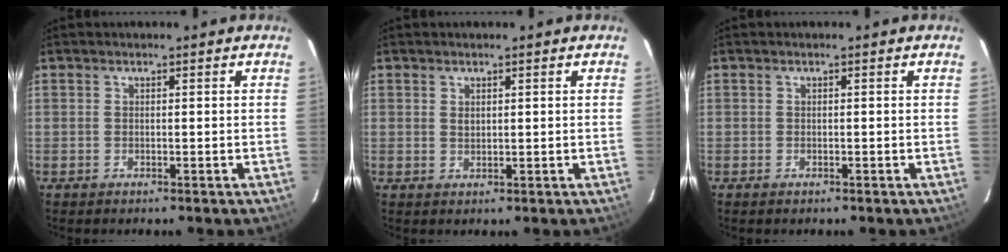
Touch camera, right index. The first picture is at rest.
{"total": 1.2, "force": [0.7, 0.6, 0.7], "torque": [-0.011, 0.002, 0.013]}
{"total": 0.7, "force": [-0.6, 0.3, 0.2], "torque": [-0.006, 0.000, -0.012]}